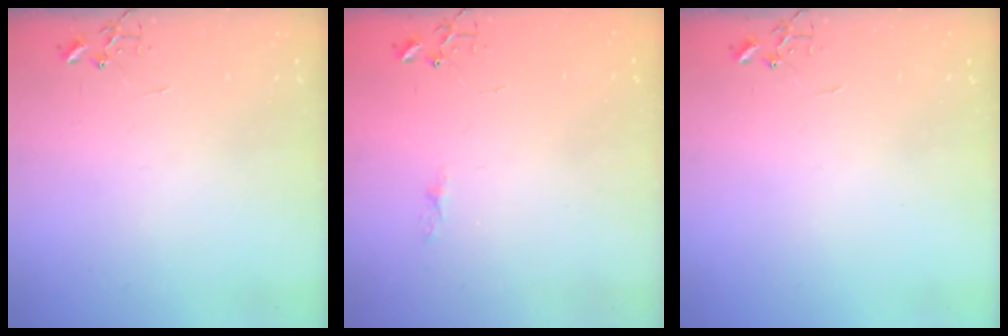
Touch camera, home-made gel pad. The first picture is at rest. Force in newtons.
{"total": 3.6, "press": 3.5, "slide": 0.5}
{"total": 0.0}